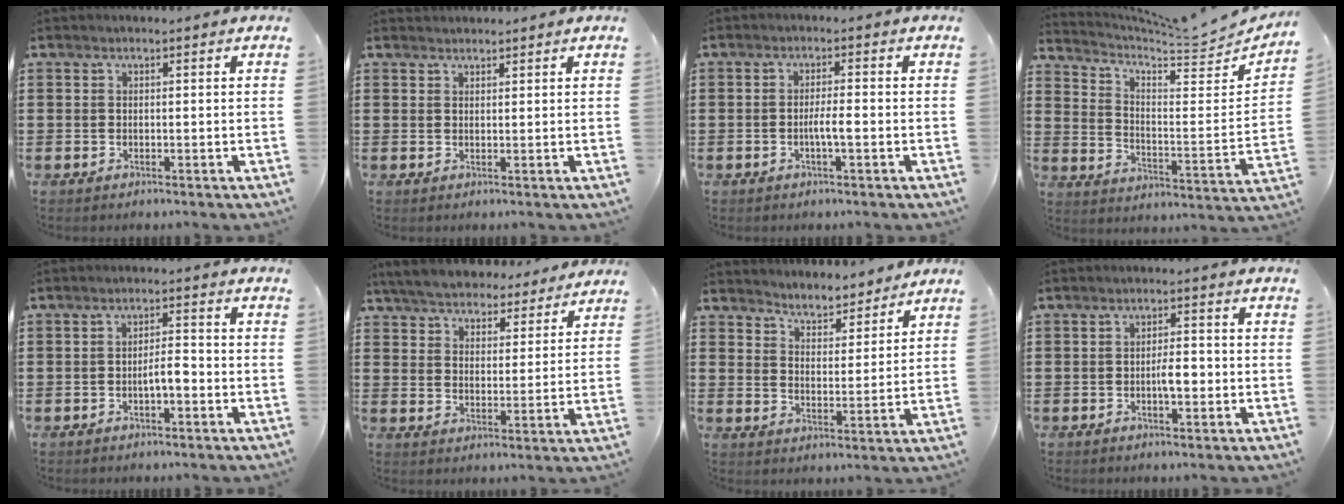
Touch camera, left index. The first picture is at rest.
{"total": 1.3, "force": [1.2, 0.2, 0.0], "torque": [-0.002, 0.000, 0.025]}
{"total": 2.7, "force": [-0.7, 0.3, 2.6], "torque": [-0.055, -0.002, -0.016]}
{"total": 5.3, "force": [4.6, 0.6, 2.5], "torque": [-0.065, -0.045, 0.071]}
{"total": 3.3, "force": [-1.1, 1.0, 2.9], "torque": [-0.054, 0.008, -0.022]}
{"total": 5.7, "force": [5.6, 0.8, 0.6], "torque": [-0.041, -0.026, 0.099]}
{"total": 4.5, "force": [4.5, 0.4, -0.3], "torque": [-0.018, -0.027, 0.078]}
{"total": 3.4, "force": [-0.7, 1.1, 3.1], "torque": [-0.048, 0.003, -0.016]}